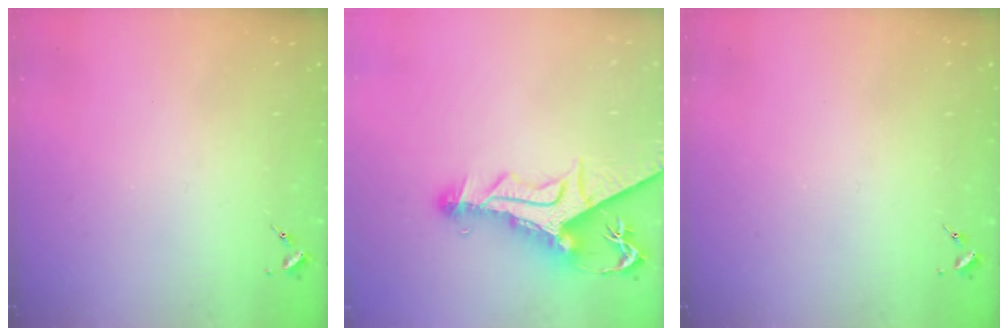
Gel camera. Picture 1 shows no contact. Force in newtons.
{"total": 13.8, "press": 13.7, "slide": 1.5}
{"total": 0.0}